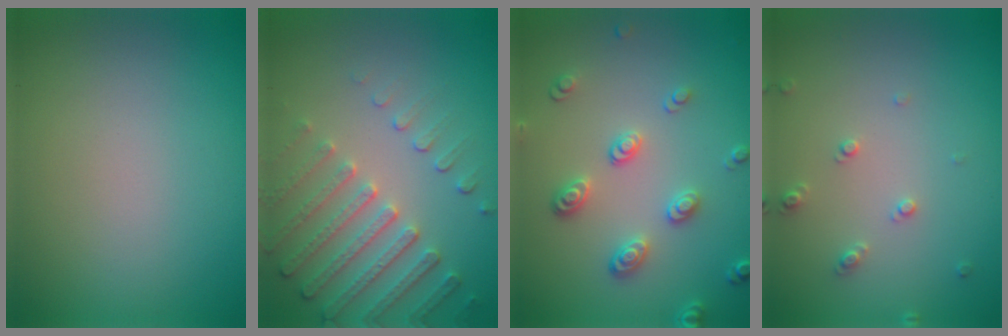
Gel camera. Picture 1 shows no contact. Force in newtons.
{"total": 4.8, "press": 3.7, "slide": 3.1}
{"total": 3.2, "press": 2.8, "slide": 1.6}
{"total": 1.3, "press": 1.2, "slide": 0.3}